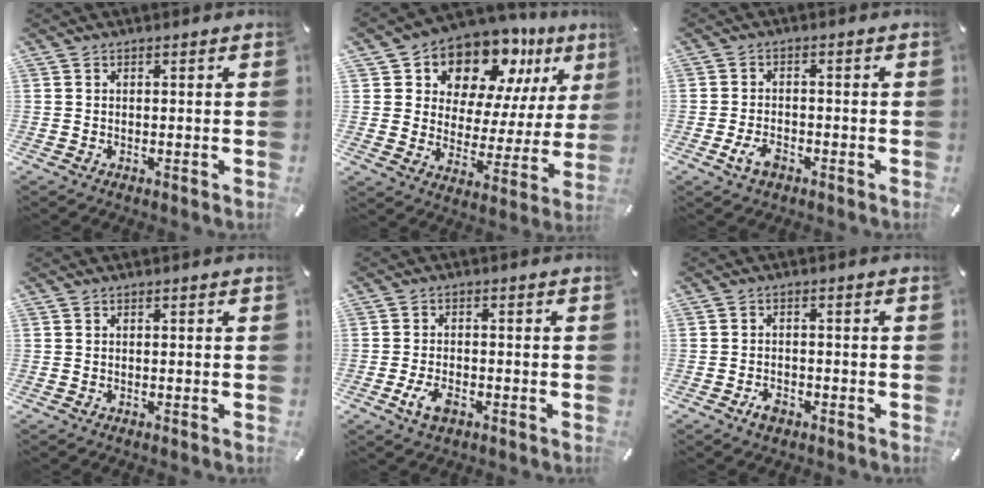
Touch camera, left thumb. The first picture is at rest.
{"total": 13.2, "force": [10.8, 7.0, 2.7], "torque": [-0.050, -0.107, 0.190]}
{"total": 4.4, "force": [-2.1, 2.6, 2.8], "torque": [-0.067, 0.003, -0.042]}
{"total": 0.0}
{"total": 4.6, "force": [-2.1, 2.5, 3.2], "torque": [-0.072, 0.004, -0.039]}
{"total": 2.9, "force": [-1.8, 1.9, 1.4], "torque": [-0.033, 0.005, -0.035]}